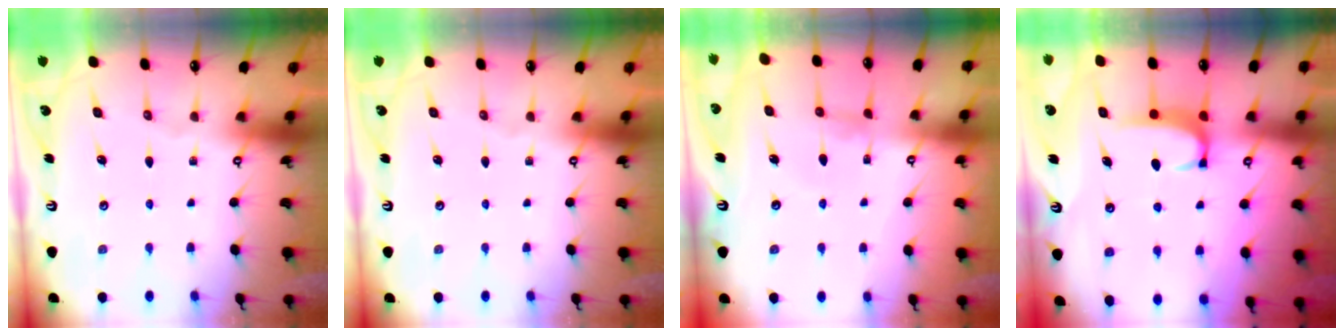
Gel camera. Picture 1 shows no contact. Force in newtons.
{"total": 0.0}
{"total": 0.8, "press": 0.7, "slide": 0.3}
{"total": 1.8, "press": 1.8, "slide": 0.5}